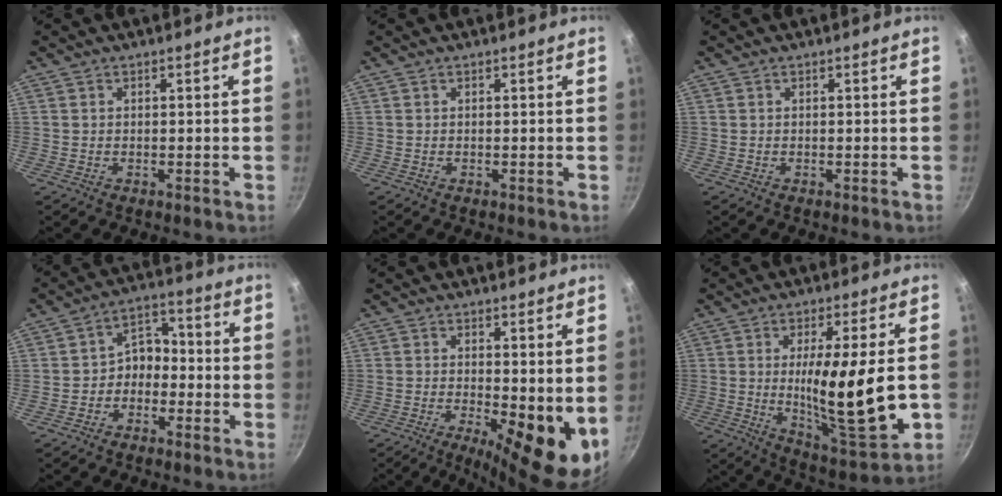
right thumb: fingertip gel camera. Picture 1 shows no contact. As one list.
[{"total": 0.0}, {"total": 0.0}, {"total": 6.4, "force": [-2.2, 4.9, 3.4], "torque": [-0.010, 0.043, -0.046]}, {"total": 11.2, "force": [-1.2, 3.5, 10.6], "torque": [-0.130, -0.013, -0.010]}, {"total": 18.8, "force": [-1.3, 4.4, 18.3], "torque": [-0.288, -0.021, -0.013]}]